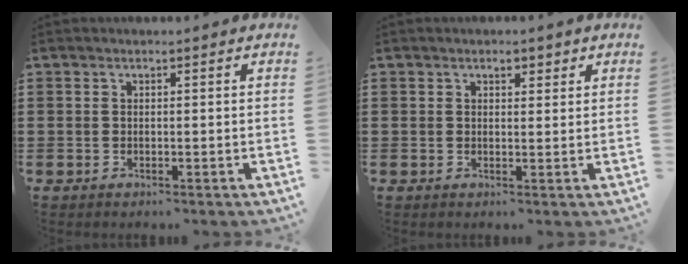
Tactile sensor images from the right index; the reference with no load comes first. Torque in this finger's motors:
{"motor_torque": [0.02, 0.01, 0.01, 0.00]}